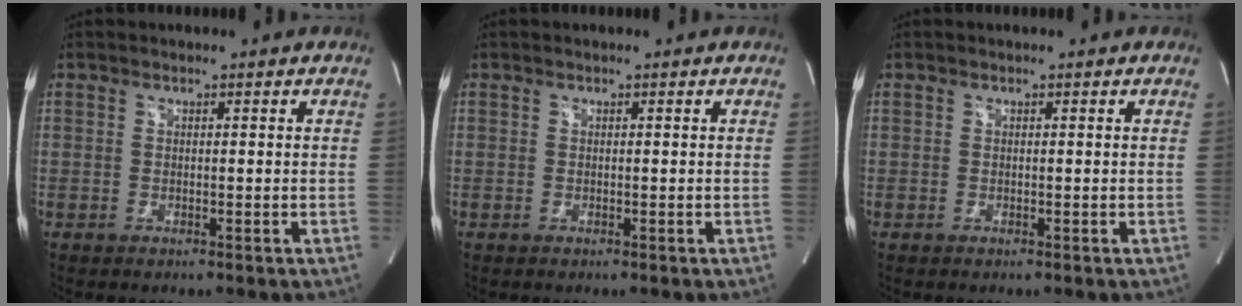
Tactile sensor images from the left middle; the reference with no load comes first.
{"total": 0.0}
{"total": 0.0}